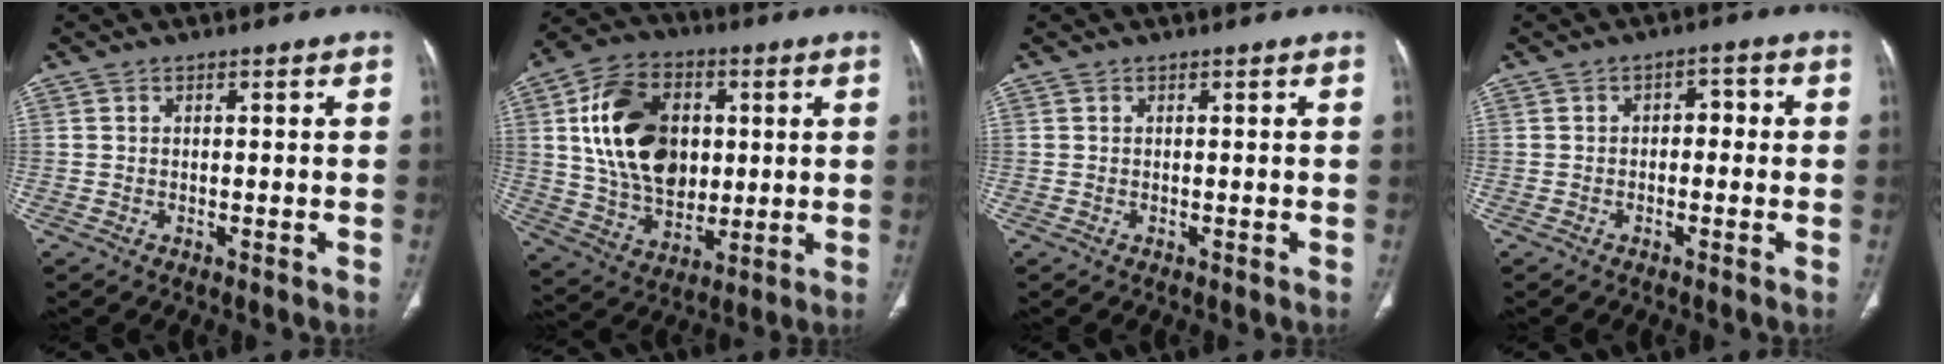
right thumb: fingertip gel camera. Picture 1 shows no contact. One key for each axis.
{"total": 19.4, "fx": 3.5, "fy": 13.7, "fz": 13.4, "tx": -0.205, "ty": -0.002, "tz": 0.068}
{"total": 0.0}
{"total": 3.2, "fx": -0.2, "fy": 2.2, "fz": 2.4, "tx": -0.012, "ty": 0.015, "tz": -0.013}